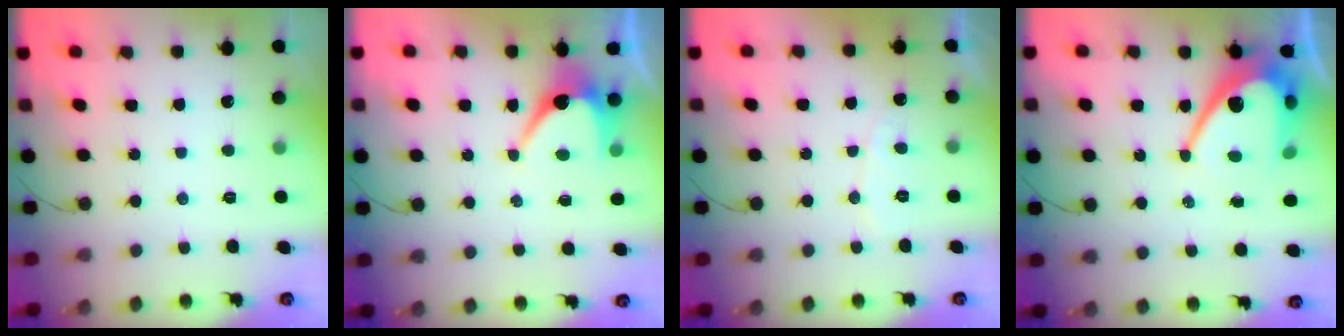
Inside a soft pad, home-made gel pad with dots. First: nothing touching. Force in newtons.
{"total": 7.0, "press": 6.9, "slide": 0.7}
{"total": 4.8, "press": 4.8, "slide": 0.4}
{"total": 12.7, "press": 12.7, "slide": 1.2}